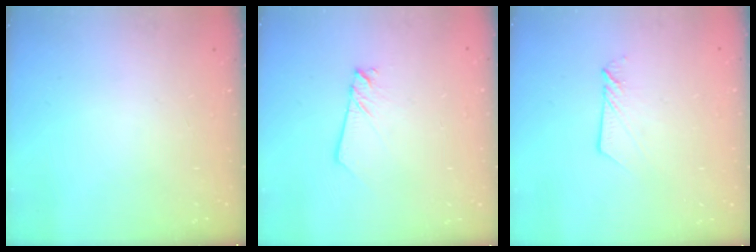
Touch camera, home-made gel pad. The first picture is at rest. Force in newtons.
{"total": 2.4, "press": 2.4, "slide": 0.2}
{"total": 4.5, "press": 4.5, "slide": 0.3}